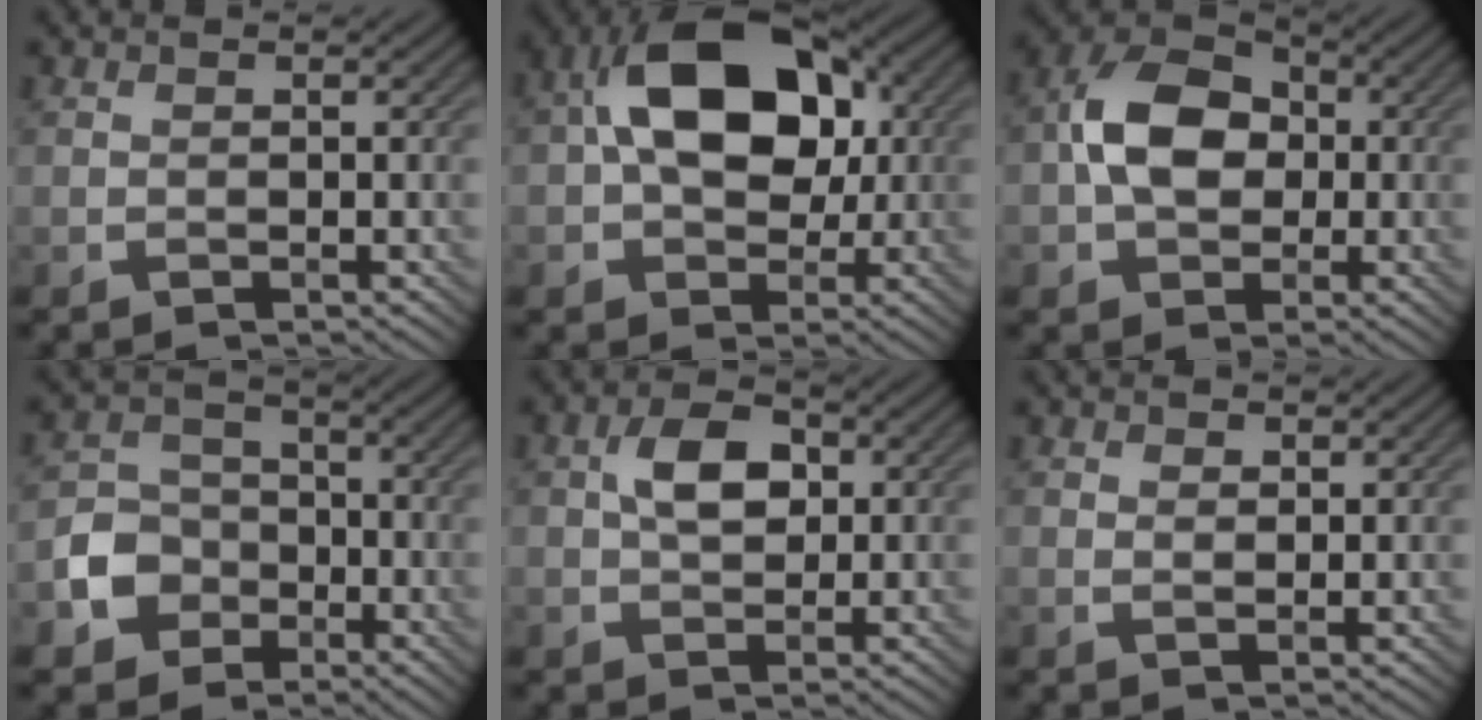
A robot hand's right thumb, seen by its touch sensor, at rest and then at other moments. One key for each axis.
{"total": 14.8, "fx": 1.8, "fy": 9.7, "fz": 11.0, "tx": -0.177, "ty": 0.029, "tz": 0.014}
{"total": 9.3, "fx": -0.3, "fy": 6.8, "fz": 6.2, "tx": -0.126, "ty": 0.017, "tz": -0.023}
{"total": 6.4, "fx": -2.7, "fy": 5.3, "fz": 2.5, "tx": -0.052, "ty": 0.003, "tz": -0.065}
{"total": 5.3, "fx": 1.0, "fy": 3.4, "fz": 4.0, "tx": -0.074, "ty": 0.007, "tz": 0.010}
{"total": 1.5, "fx": 0.8, "fy": 0.8, "fz": 0.9, "tx": -0.016, "ty": -0.004, "tz": 0.016}